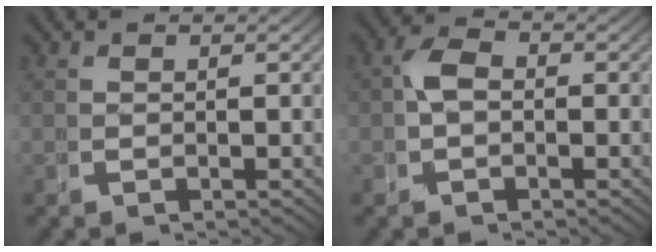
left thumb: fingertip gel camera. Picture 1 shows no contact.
{"total": 2.5, "force": [-0.2, 1.7, 1.8], "torque": [-0.035, 0.003, -0.011]}